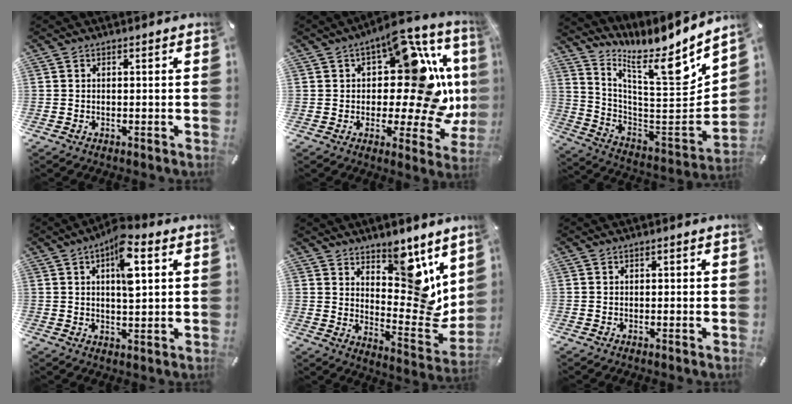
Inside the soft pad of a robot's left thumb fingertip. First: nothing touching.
{"total": 21.8, "force": [3.8, 10.7, 18.6], "torque": [-0.245, -0.040, 0.062]}
{"total": 13.1, "force": [10.0, 2.0, 8.2], "torque": [-0.113, -0.133, 0.152]}
{"total": 9.1, "force": [3.3, 3.5, 7.7], "torque": [-0.115, -0.006, 0.049]}
{"total": 12.4, "force": [8.2, 6.0, 7.2], "torque": [-0.069, -0.092, 0.147]}
{"total": 0.6, "force": [0.0, 0.4, 0.4], "torque": [-0.007, 0.002, -0.002]}